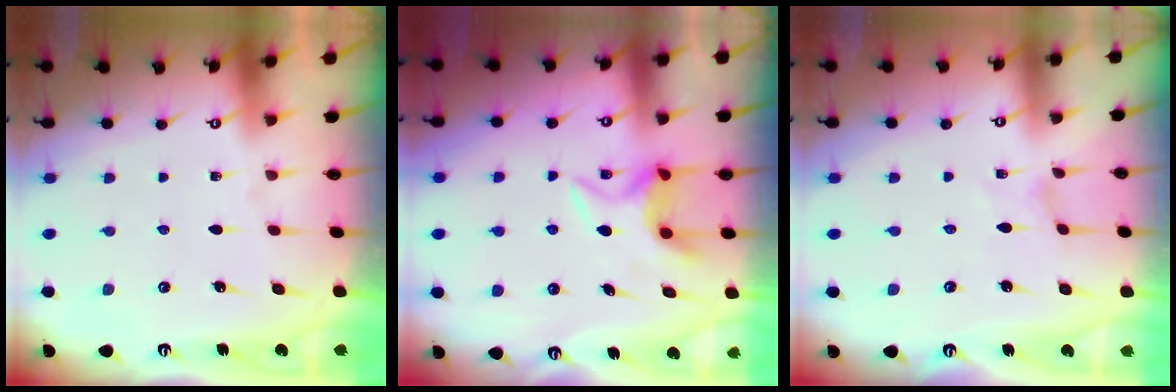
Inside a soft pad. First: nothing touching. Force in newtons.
{"total": 6.3, "press": 6.3, "slide": 0.2}
{"total": 0.0}